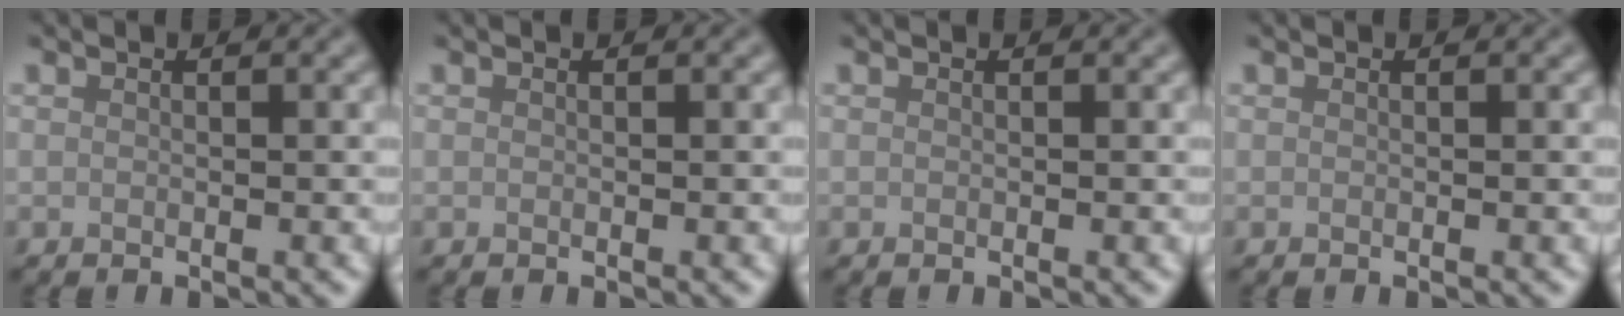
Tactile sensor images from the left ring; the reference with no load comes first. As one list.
[{"total": 0.0}, {"total": 0.0}, {"total": 0.0}]